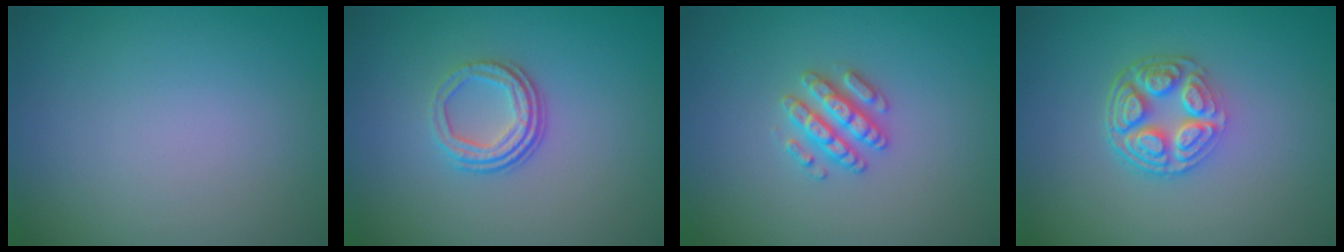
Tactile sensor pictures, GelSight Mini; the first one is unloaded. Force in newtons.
{"total": 3.1, "press": 2.3, "slide": 2.1}
{"total": 2.6, "press": 2.5, "slide": 0.4}
{"total": 5.0, "press": 3.7, "slide": 3.3}